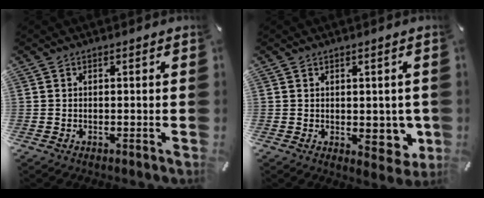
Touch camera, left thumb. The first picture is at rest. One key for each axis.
{"total": 7.5, "fx": -0.4, "fy": 4.3, "fz": 6.1, "tx": -0.058, "ty": -0.006, "tz": -0.002}